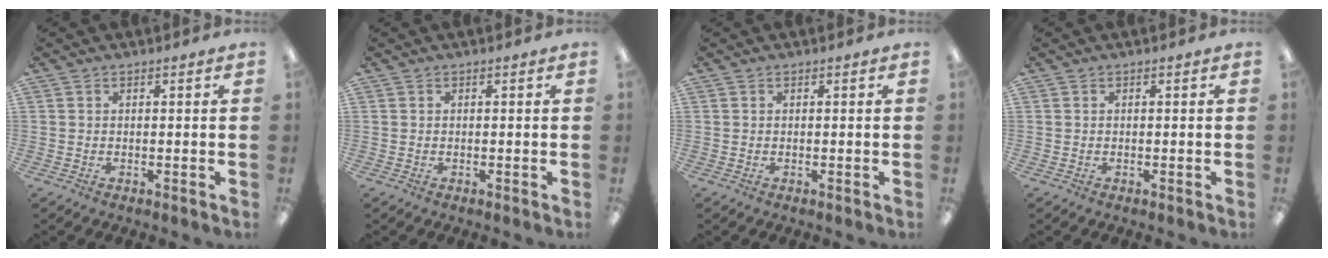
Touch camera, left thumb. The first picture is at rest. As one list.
[{"total": 0.0}, {"total": 0.0}, {"total": 0.0}]